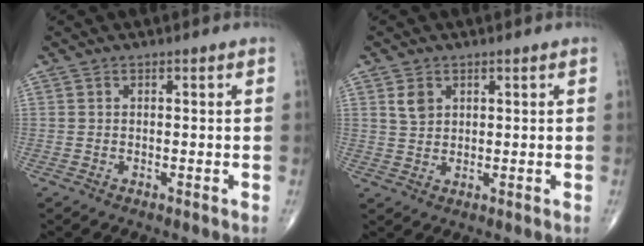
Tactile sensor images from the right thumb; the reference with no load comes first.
{"total": 3.1, "force": [1.4, 2.3, 1.6], "torque": [-0.020, -0.007, 0.030]}